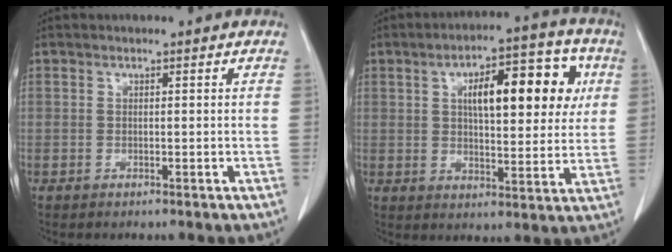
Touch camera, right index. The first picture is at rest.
{"total": 14.5, "force": [4.2, 5.5, 12.8], "torque": [-0.177, 0.032, 0.061]}